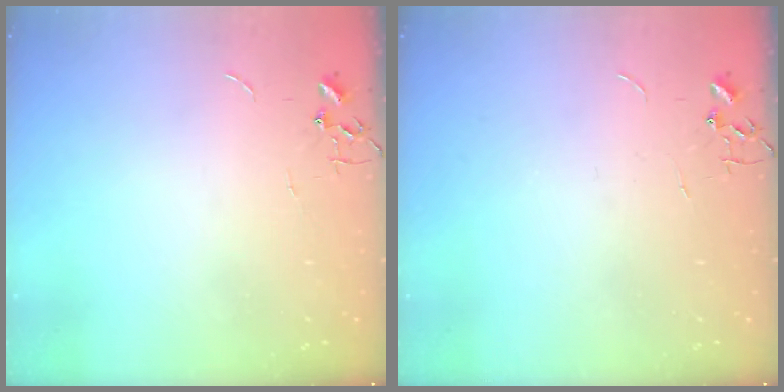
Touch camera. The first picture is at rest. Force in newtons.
{"total": 0.0}